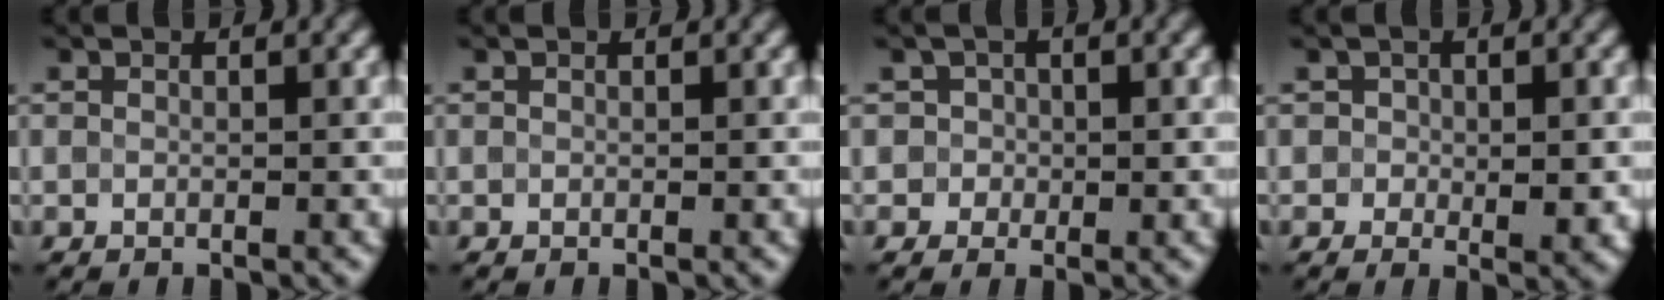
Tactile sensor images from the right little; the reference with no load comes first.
{"total": 0.0}
{"total": 1.1, "force": [0.0, 1.1, -0.1], "torque": [0.021, 0.004, 0.009]}
{"total": 2.2, "force": [-0.4, 1.4, 1.6], "torque": [-0.018, -0.001, -0.001]}